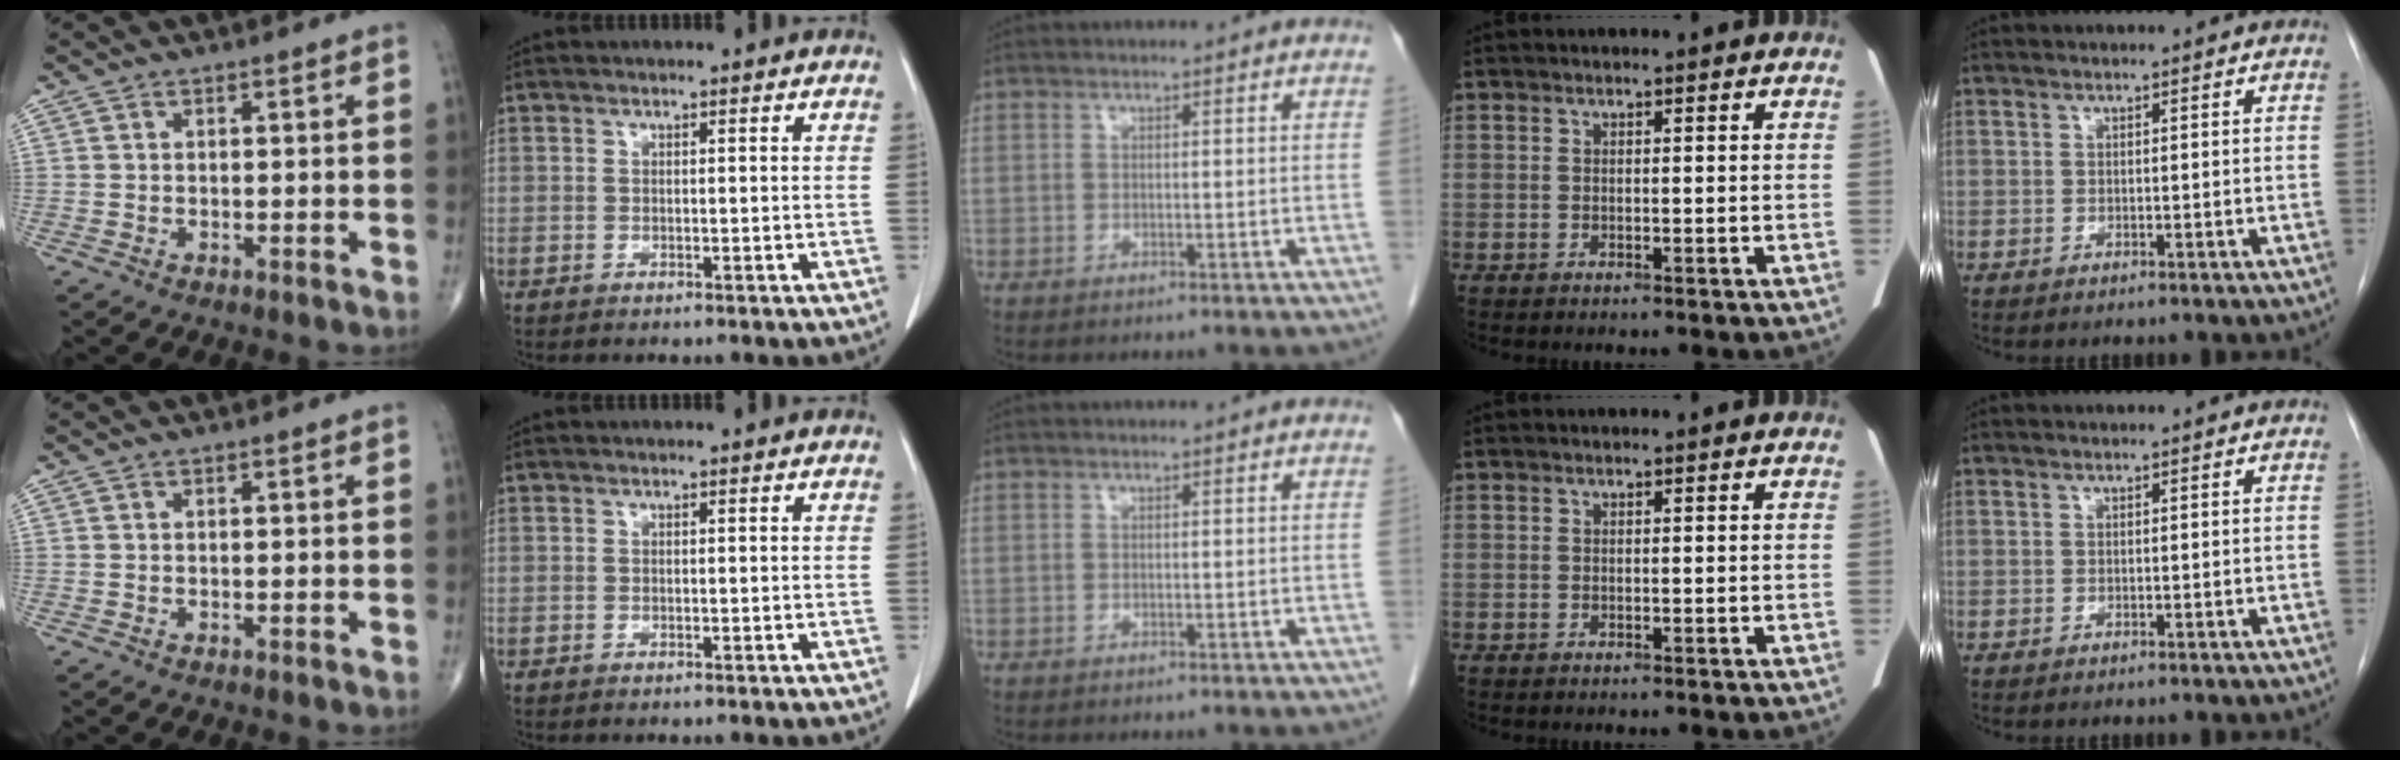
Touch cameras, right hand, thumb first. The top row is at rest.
{}